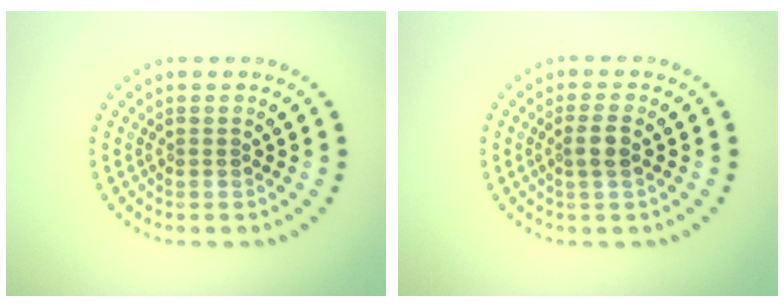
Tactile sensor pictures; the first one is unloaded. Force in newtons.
{"total": 1.7, "press": 1.5, "slide": 0.8}